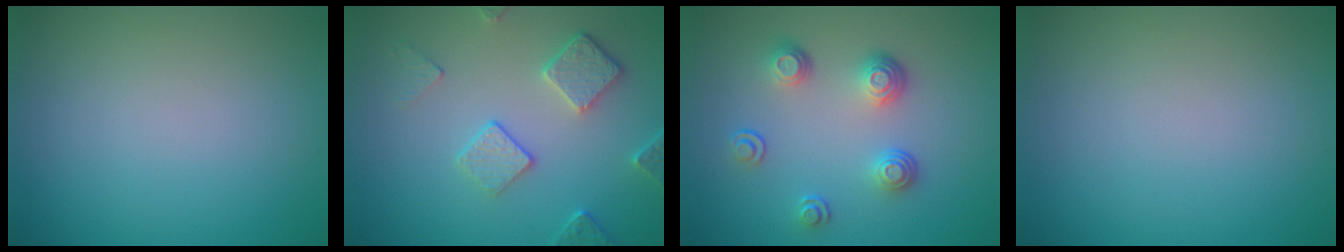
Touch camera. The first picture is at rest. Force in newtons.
{"total": 3.8, "press": 3.1, "slide": 2.1}
{"total": 3.4, "press": 2.5, "slide": 2.3}
{"total": 0.0}